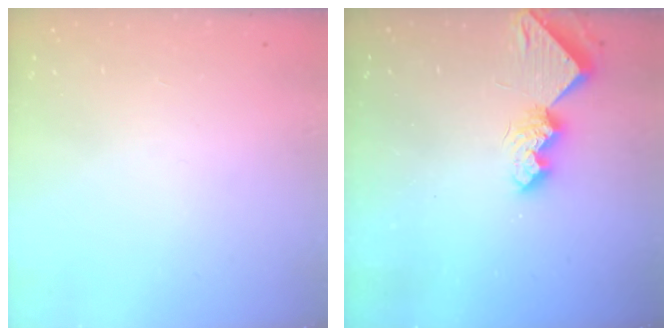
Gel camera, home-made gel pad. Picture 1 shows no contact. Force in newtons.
{"total": 9.5, "press": 9.5, "slide": 0.9}